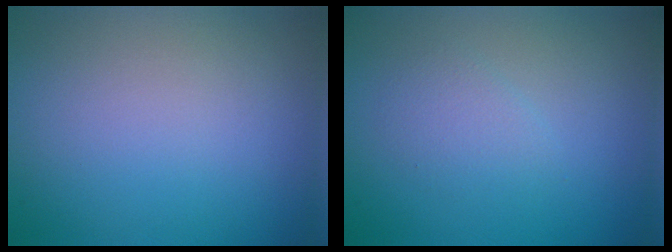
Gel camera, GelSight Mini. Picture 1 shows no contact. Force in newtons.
{"total": 1.6, "press": 1.6, "slide": 0.1}